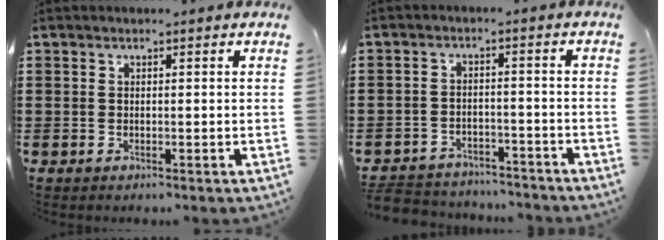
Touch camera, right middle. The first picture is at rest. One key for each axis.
{"total": 4.1, "fx": -4.0, "fy": 0.7, "fz": -0.1, "tx": -0.009, "ty": 0.003, "tz": -0.087}